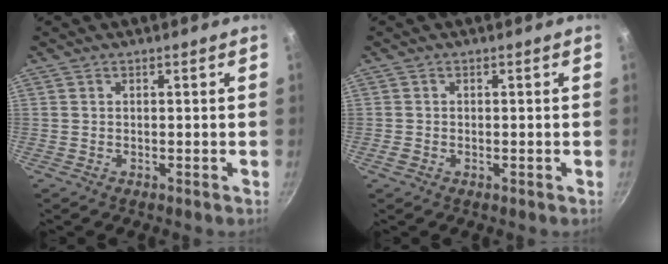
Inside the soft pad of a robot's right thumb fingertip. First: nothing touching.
{"total": 1.2, "force": [-0.4, 0.8, 0.7], "torque": [-0.013, 0.003, -0.010]}